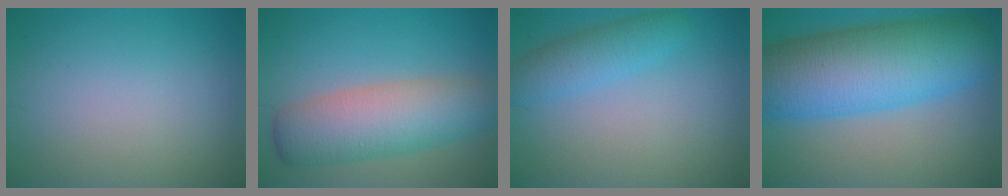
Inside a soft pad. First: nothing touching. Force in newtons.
{"total": 7.4, "press": 7.4, "slide": 0.2}
{"total": 3.2, "press": 3.2, "slide": 0.1}
{"total": 13.1, "press": 13.1, "slide": 0.1}